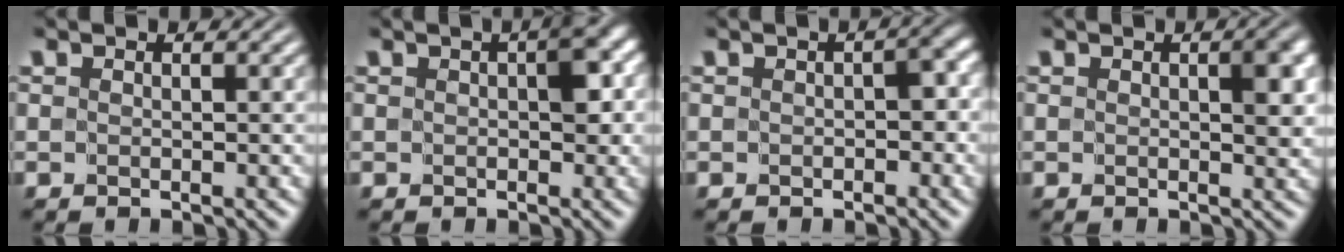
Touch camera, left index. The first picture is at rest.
{"total": 2.7, "force": [0.1, 1.4, 2.2], "torque": [-0.024, 0.005, -0.001]}
{"total": 1.8, "force": [-0.5, 1.1, 1.4], "torque": [-0.016, 0.003, -0.009]}
{"total": 2.4, "force": [0.3, 1.2, 2.1], "torque": [-0.022, 0.001, 0.004]}